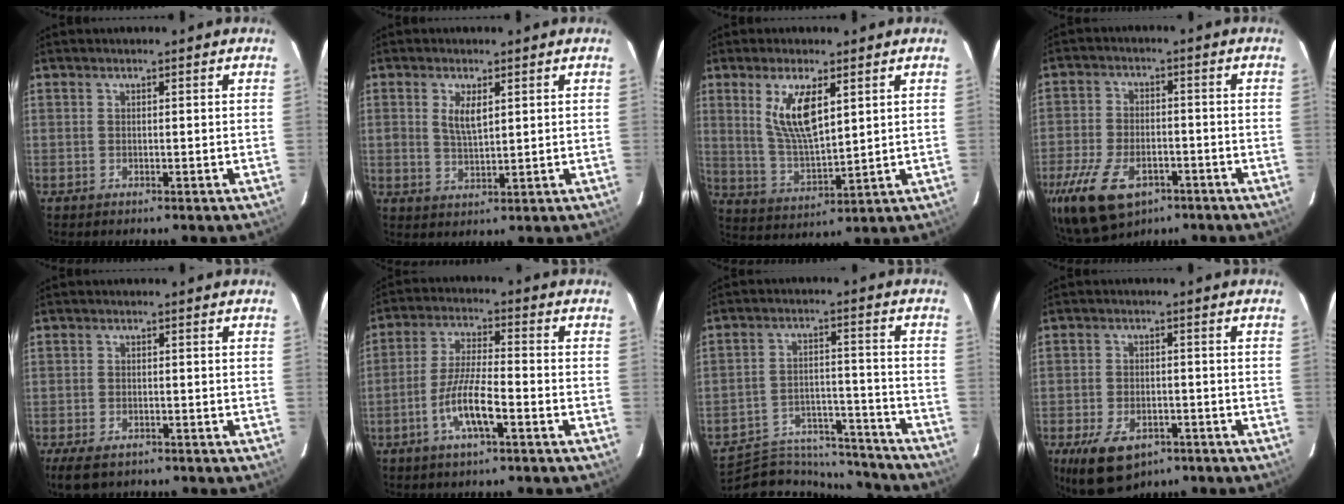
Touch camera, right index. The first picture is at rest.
{"total": 4.2, "force": [1.5, 1.8, 3.5], "torque": [-0.063, 0.000, 0.031]}
{"total": 9.9, "force": [3.9, 3.3, 8.4], "torque": [-0.160, -0.006, 0.087]}
{"total": 16.9, "force": [-9.5, 9.3, 10.5], "torque": [-0.248, -0.029, -0.162]}
{"total": 5.9, "force": [-4.2, 2.9, 3.1], "torque": [-0.078, -0.020, -0.073]}
{"total": 8.5, "force": [-4.0, 1.4, 7.4], "torque": [-0.149, -0.002, -0.075]}
{"total": 18.6, "force": [-17.5, 4.6, 4.2], "torque": [-0.086, 0.024, -0.251]}
{"total": 11.6, "force": [-7.0, 6.5, 6.7], "torque": [-0.152, -0.019, -0.110]}